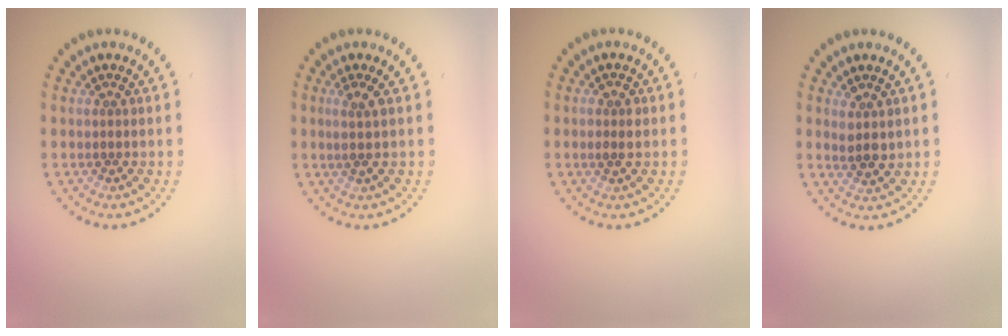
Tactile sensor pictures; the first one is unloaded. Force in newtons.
{"total": 1.6, "press": 1.2, "slide": 1.0}
{"total": 1.5, "press": 1.5, "slide": 0.1}
{"total": 1.9, "press": 1.7, "slide": 0.8}